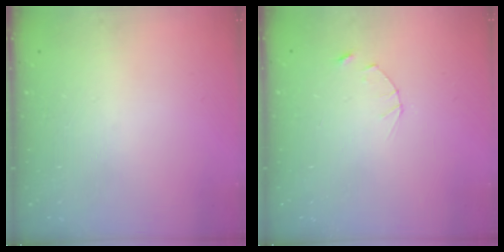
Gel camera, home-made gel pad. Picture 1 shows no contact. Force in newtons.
{"total": 2.5, "press": 2.4, "slide": 0.3}